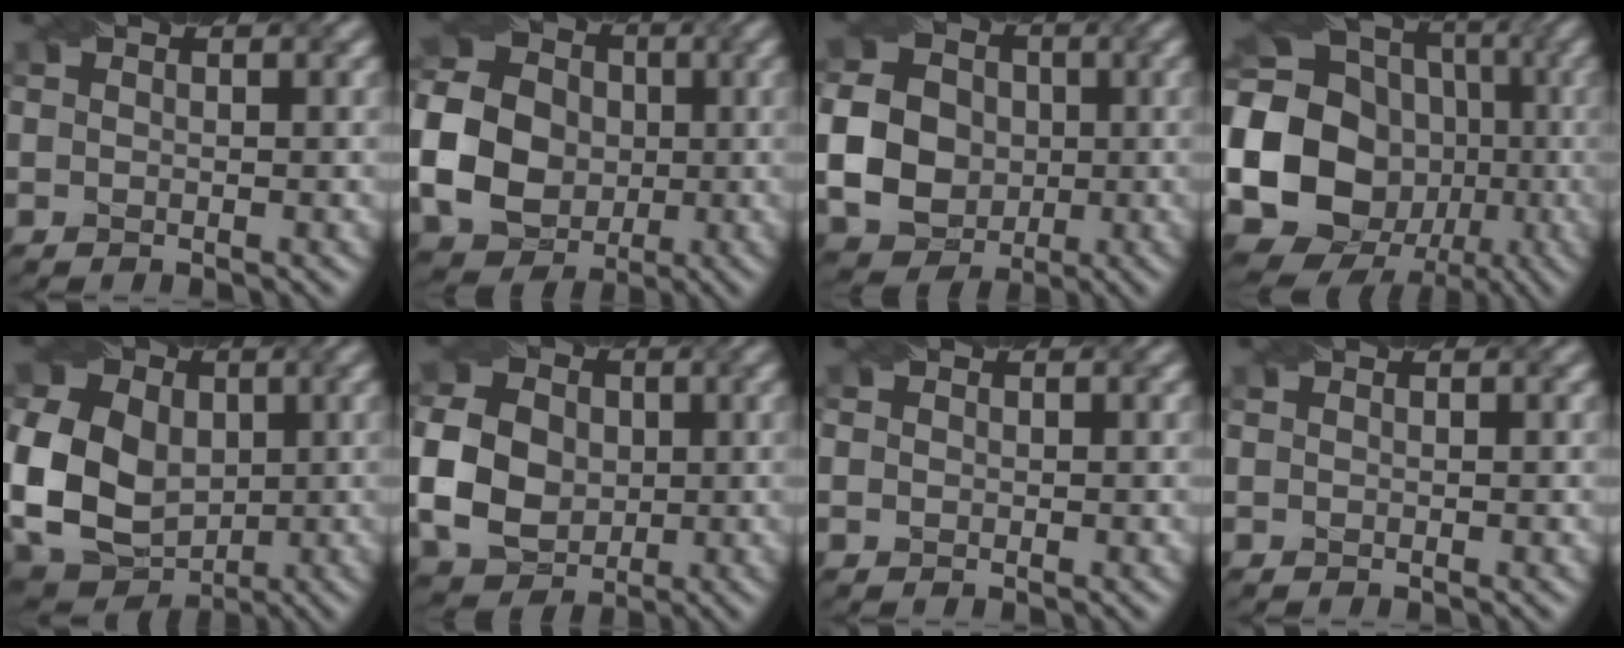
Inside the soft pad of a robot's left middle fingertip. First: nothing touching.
{"total": 10.1, "force": [-1.1, 8.8, 4.8], "torque": [-0.111, -0.015, -0.030]}
{"total": 10.8, "force": [-0.7, 9.7, 4.7], "torque": [-0.113, -0.013, -0.025]}
{"total": 21.1, "force": [-2.7, 18.6, 9.6], "torque": [-0.200, -0.002, -0.084]}
{"total": 12.5, "force": [0.2, 9.7, 7.9], "torque": [-0.178, -0.003, 0.000]}
{"total": 7.8, "force": [-0.3, 6.4, 4.5], "torque": [-0.107, 0.000, -0.008]}
{"total": 0.9, "force": [0.2, 0.9, 0.4], "torque": [-0.003, 0.006, -0.004]}
{"total": 0.0}